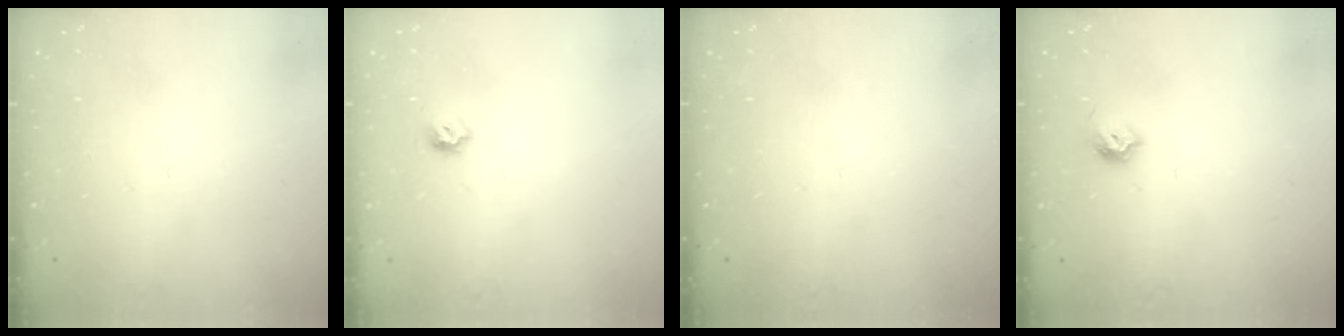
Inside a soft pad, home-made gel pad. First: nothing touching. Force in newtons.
{"total": 4.0, "press": 3.9, "slide": 0.8}
{"total": 0.0}
{"total": 6.8, "press": 6.8, "slide": 1.0}